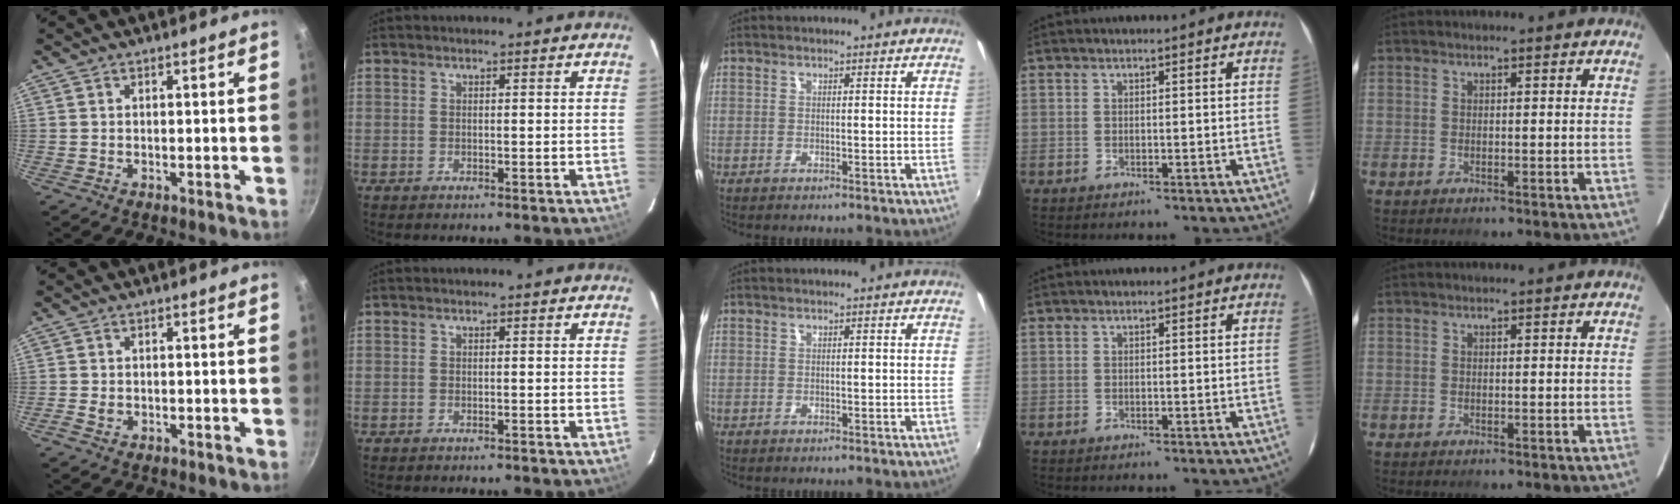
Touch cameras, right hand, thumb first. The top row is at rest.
{"thumb": {"total": 1.6, "force": [-0.6, 1.1, 0.9], "torque": [-0.021, 0.005, -0.014]}, "index": {"total": 0.5, "force": [-0.5, 0.1, 0.0], "torque": [0.000, 0.005, -0.006]}}